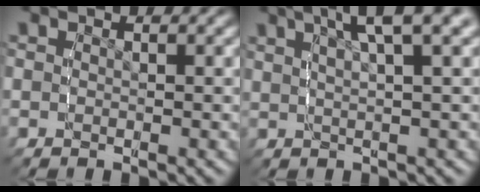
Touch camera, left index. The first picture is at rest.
{"total": 7.2, "force": [4.7, 1.7, 5.1], "torque": [-0.070, 0.028, 0.070]}